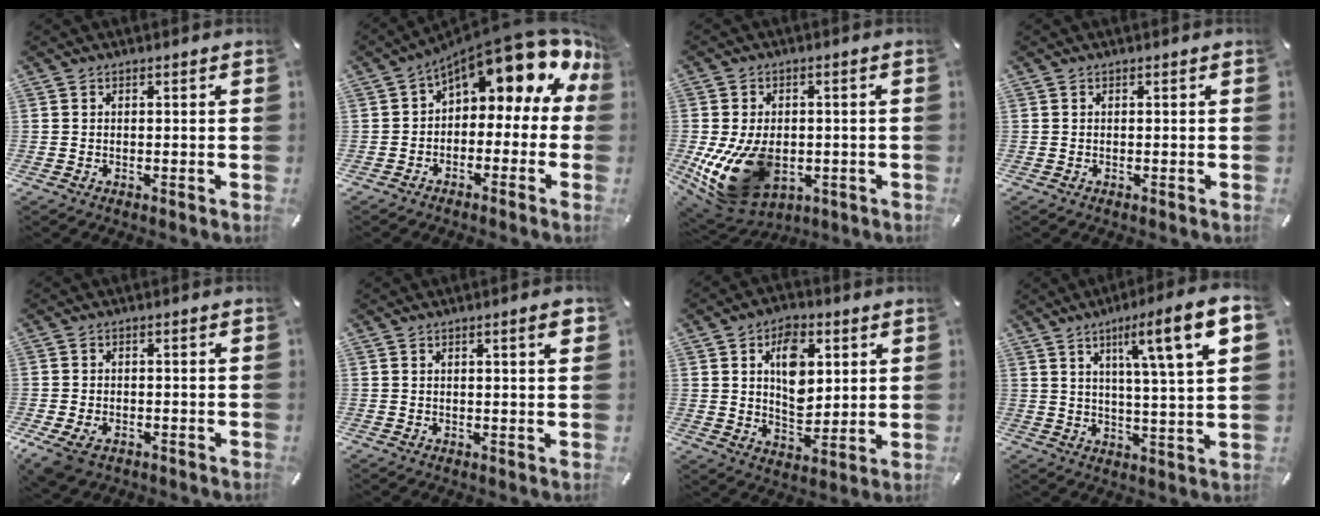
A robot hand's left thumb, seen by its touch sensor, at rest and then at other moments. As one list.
[{"total": 13.1, "force": [9.2, 4.9, 8.0], "torque": [-0.123, -0.083, 0.152]}, {"total": 16.8, "force": [-3.8, 11.4, 11.7], "torque": [-0.231, 0.008, -0.055]}, {"total": 0.0}, {"total": 5.1, "force": [-2.4, 3.3, 3.1], "torque": [-0.076, 0.003, -0.045]}, {"total": 3.6, "force": [1.3, 0.6, 3.3], "torque": [-0.055, 0.001, 0.018]}, {"total": 11.1, "force": [3.5, 7.8, 7.1], "torque": [-0.096, -0.004, 0.061]}, {"total": 12.5, "force": [5.7, 0.7, 11.1], "torque": [-0.173, -0.028, 0.080]}]